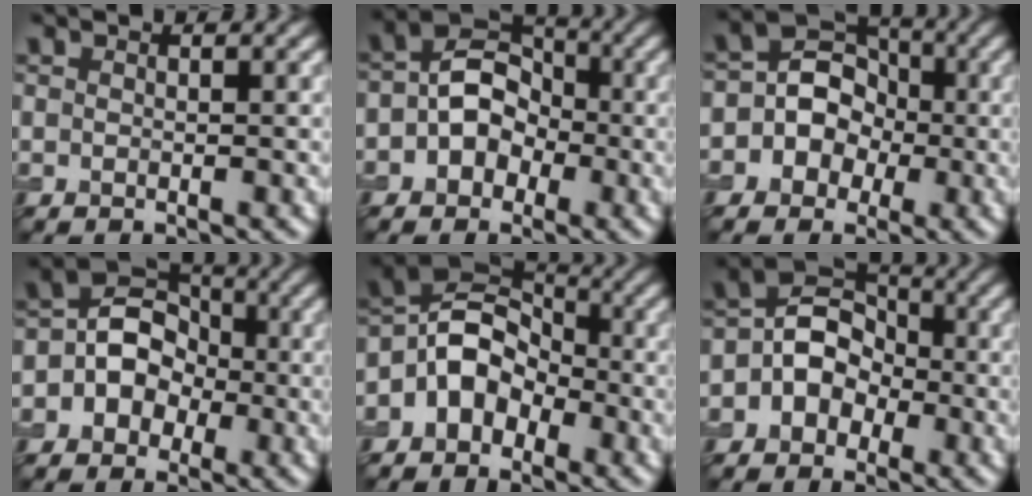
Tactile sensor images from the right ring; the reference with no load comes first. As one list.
[{"total": 4.8, "force": [-0.8, 3.8, 2.8], "torque": [-0.019, 0.012, -0.024]}, {"total": 6.0, "force": [-0.6, 5.5, 2.4], "torque": [-0.005, 0.030, -0.033]}, {"total": 5.7, "force": [-0.6, 4.9, 2.8], "torque": [-0.010, 0.019, -0.026]}, {"total": 5.7, "force": [-2.3, 4.1, 3.2], "torque": [-0.046, 0.015, -0.057]}, {"total": 5.2, "force": [-0.9, 4.4, 2.7], "torque": [-0.014, 0.016, -0.034]}]